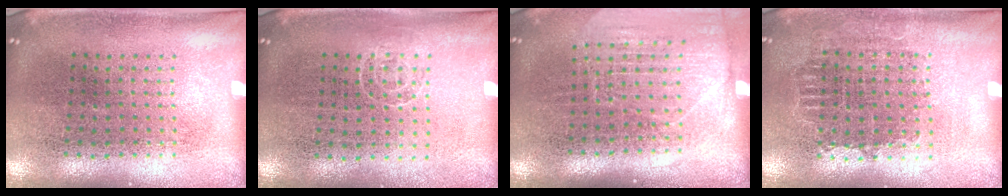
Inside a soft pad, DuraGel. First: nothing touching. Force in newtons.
{"total": 0.6, "press": 0.4, "slide": 0.4}
{"total": 1.7, "press": 1.5, "slide": 0.8}
{"total": 0.9, "press": 0.9, "slide": 0.2}